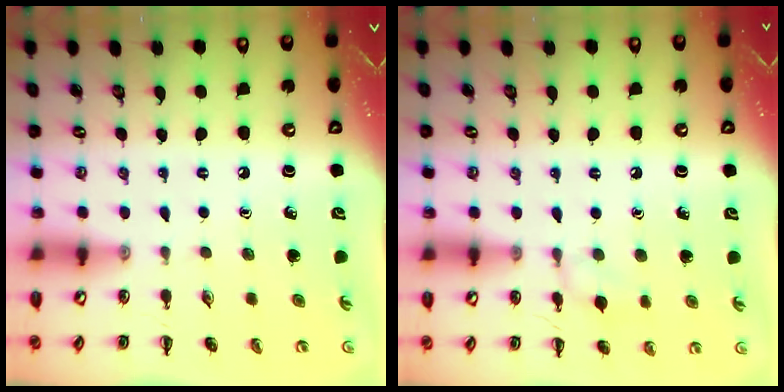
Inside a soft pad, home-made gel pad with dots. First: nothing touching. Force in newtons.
{"total": 6.6, "press": 6.2, "slide": 2.2}